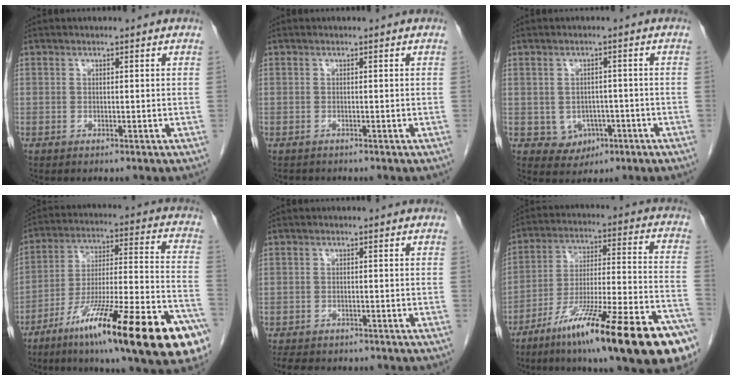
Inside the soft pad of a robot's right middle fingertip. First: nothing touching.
{"total": 0.9, "force": [-0.8, 0.3, 0.1], "torque": [-0.008, -0.001, -0.014]}
{"total": 4.2, "force": [-1.4, 3.6, 1.7], "torque": [-0.015, 0.005, -0.004]}
{"total": 28.3, "force": [-15.9, 3.3, 23.2], "torque": [-0.287, -0.020, -0.254]}
{"total": 6.9, "force": [-5.8, 2.8, 2.6], "torque": [-0.043, -0.005, -0.075]}
{"total": 26.4, "force": [-16.5, 2.4, 20.5], "torque": [-0.246, -0.014, -0.269]}